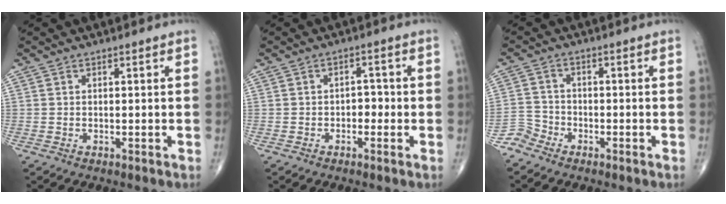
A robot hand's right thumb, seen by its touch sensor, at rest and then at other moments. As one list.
[{"total": 2.5, "force": [-0.7, 1.7, 1.7], "torque": [-0.004, 0.010, -0.017]}, {"total": 3.3, "force": [-2.9, 1.7, -0.1], "torque": [0.008, 0.005, -0.068]}]